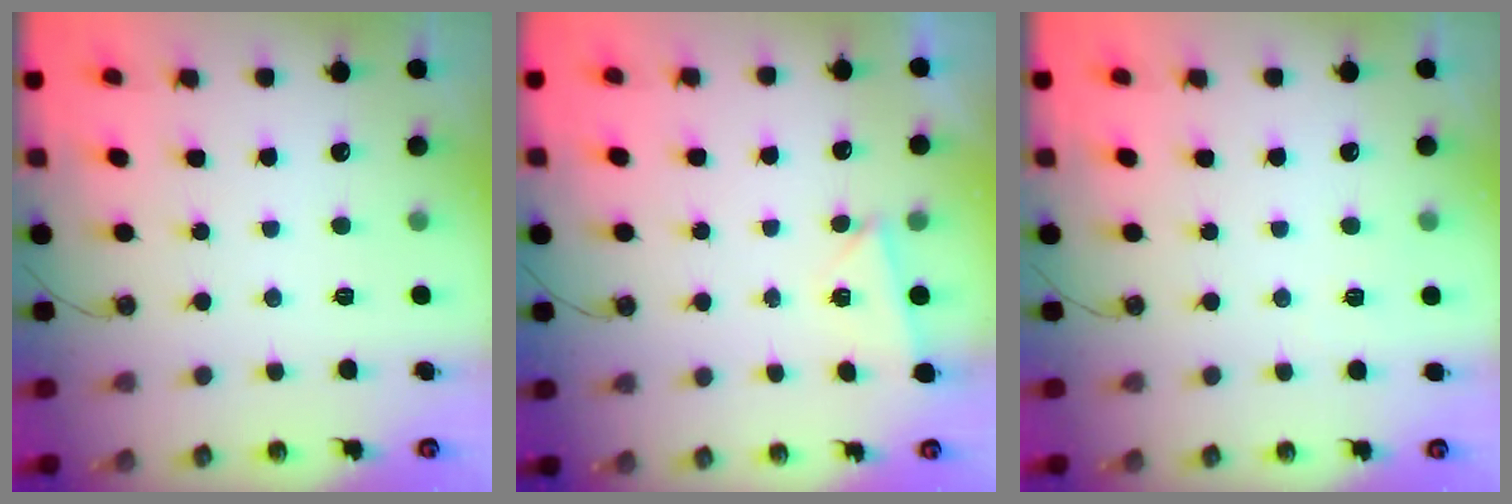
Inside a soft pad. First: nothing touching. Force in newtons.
{"total": 1.8, "press": 1.4, "slide": 1.2}
{"total": 1.7, "press": 1.7, "slide": 0.4}